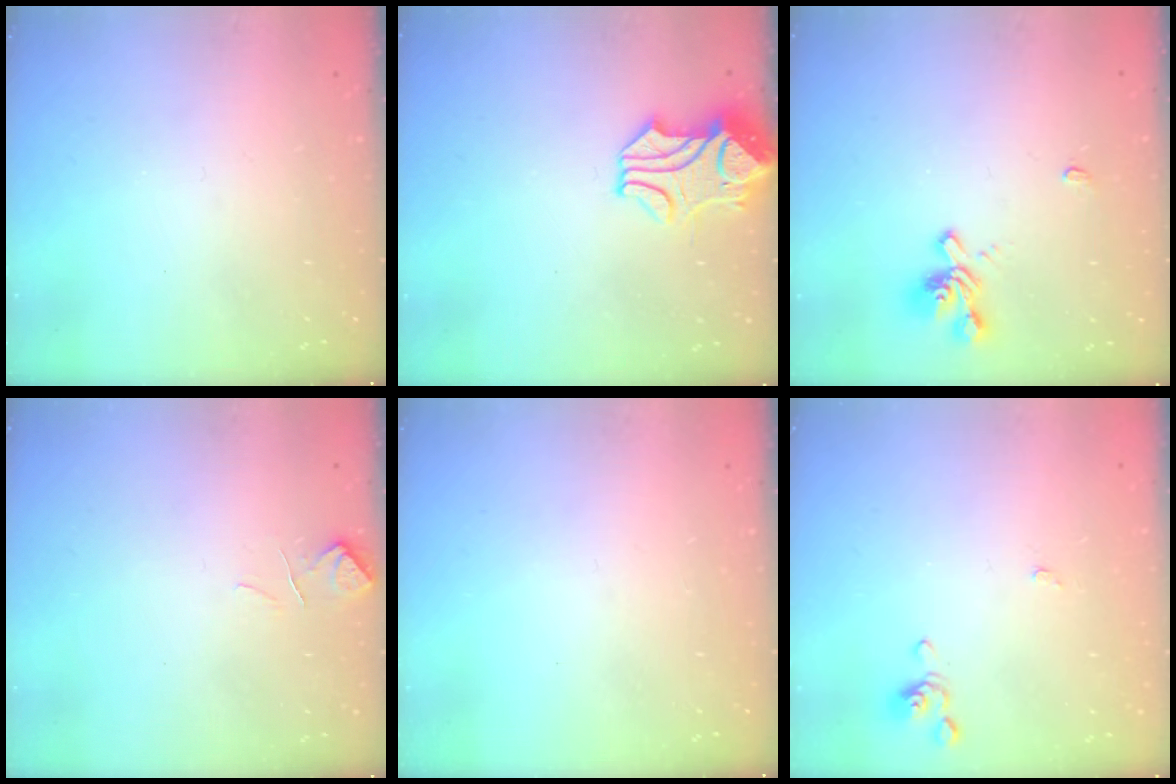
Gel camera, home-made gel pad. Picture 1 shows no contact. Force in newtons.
{"total": 2.0, "press": 1.6, "slide": 1.1}
{"total": 1.5, "press": 1.0, "slide": 1.1}
{"total": 0.8, "press": 0.3, "slide": 0.7}
{"total": 0.0}
{"total": 0.5, "press": 0.5, "slide": 0.3}